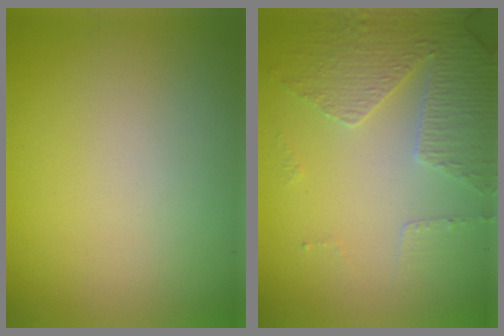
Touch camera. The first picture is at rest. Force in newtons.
{"total": 4.6, "press": 3.4, "slide": 3.1}